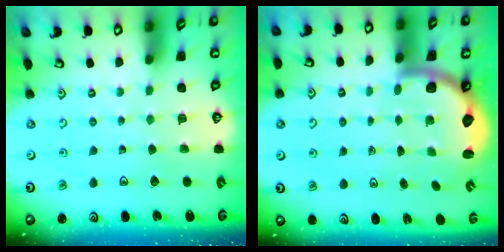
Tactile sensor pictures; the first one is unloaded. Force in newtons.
{"total": 2.8, "press": 2.5, "slide": 1.3}